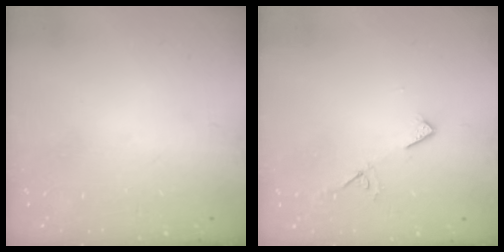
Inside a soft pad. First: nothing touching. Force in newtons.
{"total": 6.2, "press": 6.2, "slide": 0.7}